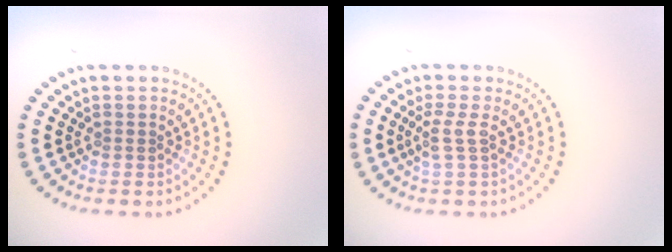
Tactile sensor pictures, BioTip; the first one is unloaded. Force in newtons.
{"total": 1.6, "press": 1.3, "slide": 1.0}